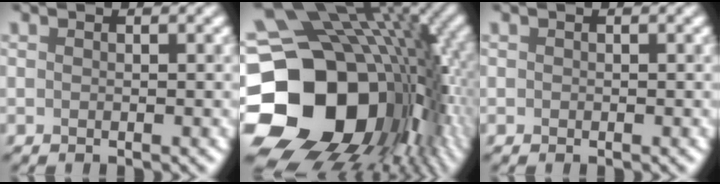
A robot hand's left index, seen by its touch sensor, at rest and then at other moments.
{"total": 21.0, "force": [-3.3, 15.6, 13.6], "torque": [-0.273, -0.019, -0.043]}
{"total": 0.0}